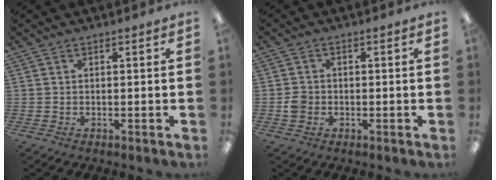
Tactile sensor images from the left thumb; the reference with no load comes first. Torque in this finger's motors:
{"motor_torque": [-0.04, 0.05, 0.16, -0.17, 0.00]}